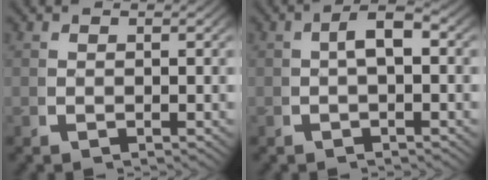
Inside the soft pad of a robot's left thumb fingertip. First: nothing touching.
{"total": 2.6, "force": [-0.1, 1.3, 2.3], "torque": [-0.042, 0.004, -0.004]}